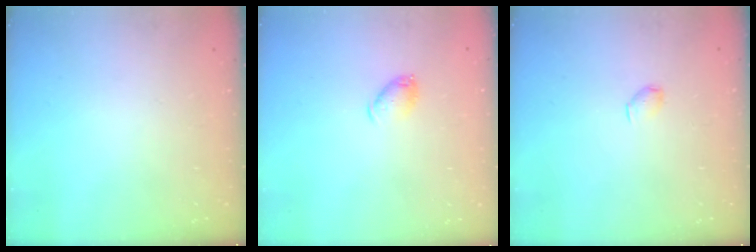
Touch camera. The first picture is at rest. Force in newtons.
{"total": 5.9, "press": 5.8, "slide": 0.9}
{"total": 2.9, "press": 2.9, "slide": 0.5}